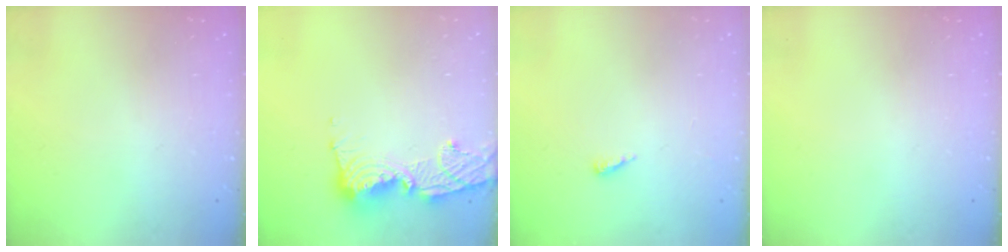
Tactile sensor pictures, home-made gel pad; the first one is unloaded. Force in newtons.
{"total": 13.3, "press": 13.2, "slide": 1.6}
{"total": 2.8, "press": 2.8, "slide": 0.2}
{"total": 0.0}